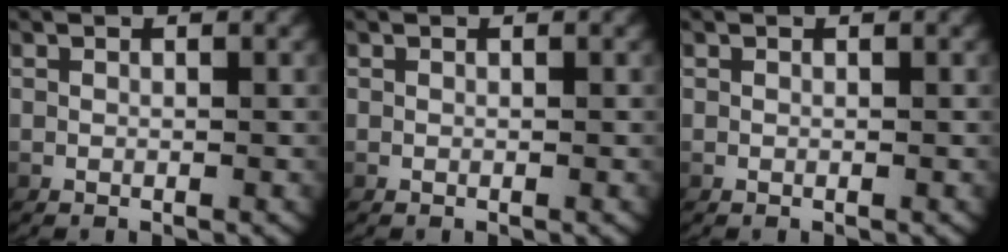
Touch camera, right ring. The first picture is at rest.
{"total": 0.0}
{"total": 0.0}